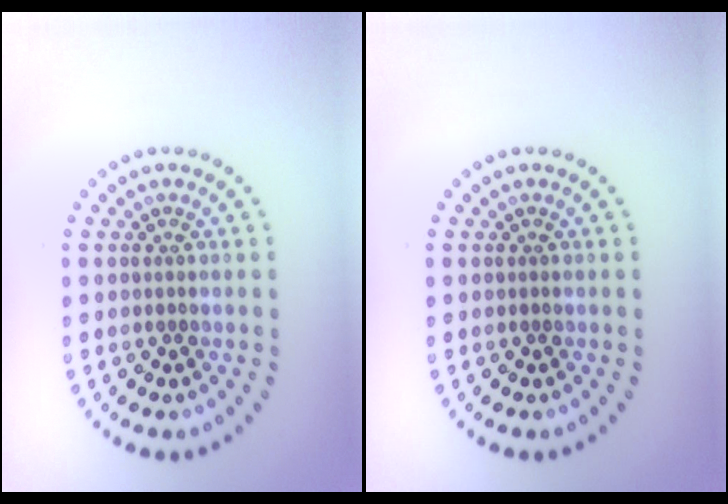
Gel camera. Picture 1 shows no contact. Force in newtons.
{"total": 0.0}